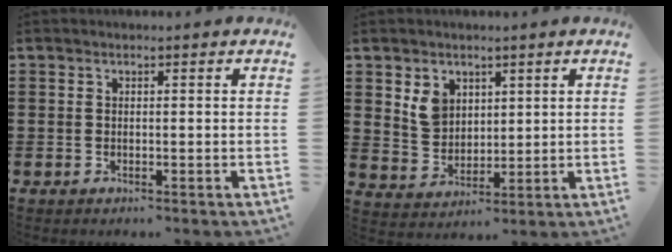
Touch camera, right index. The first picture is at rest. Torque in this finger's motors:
{"motor_torque": [0.08, 0.05, 0.19, 0.09]}